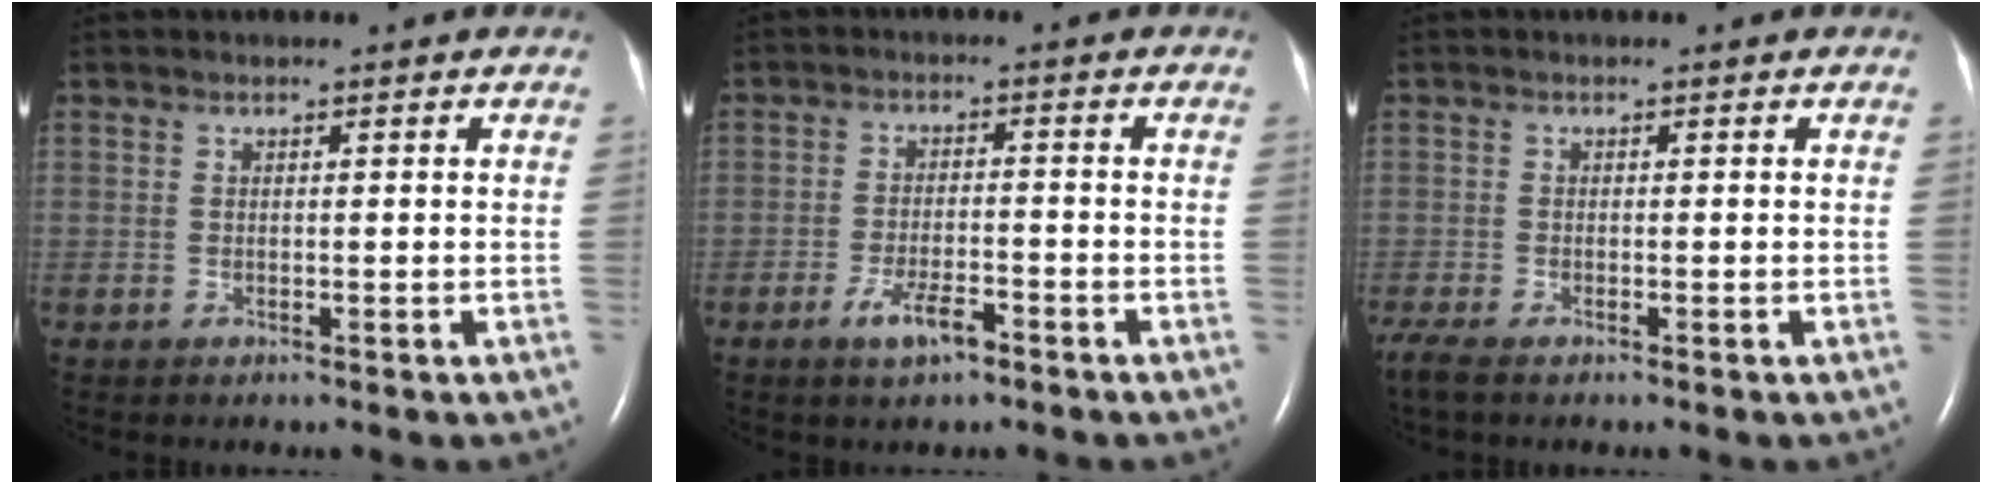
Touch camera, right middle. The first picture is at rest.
{"total": 4.7, "force": [-3.0, 1.2, 3.4], "torque": [-0.072, -0.002, -0.051]}
{"total": 3.3, "force": [-2.5, 0.8, 2.0], "torque": [-0.046, -0.012, -0.048]}